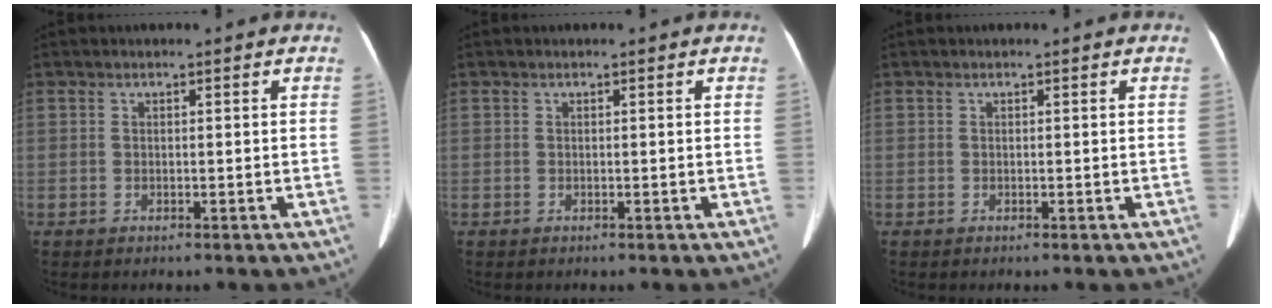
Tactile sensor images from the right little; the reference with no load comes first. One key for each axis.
{"total": 0.0}
{"total": 0.0}